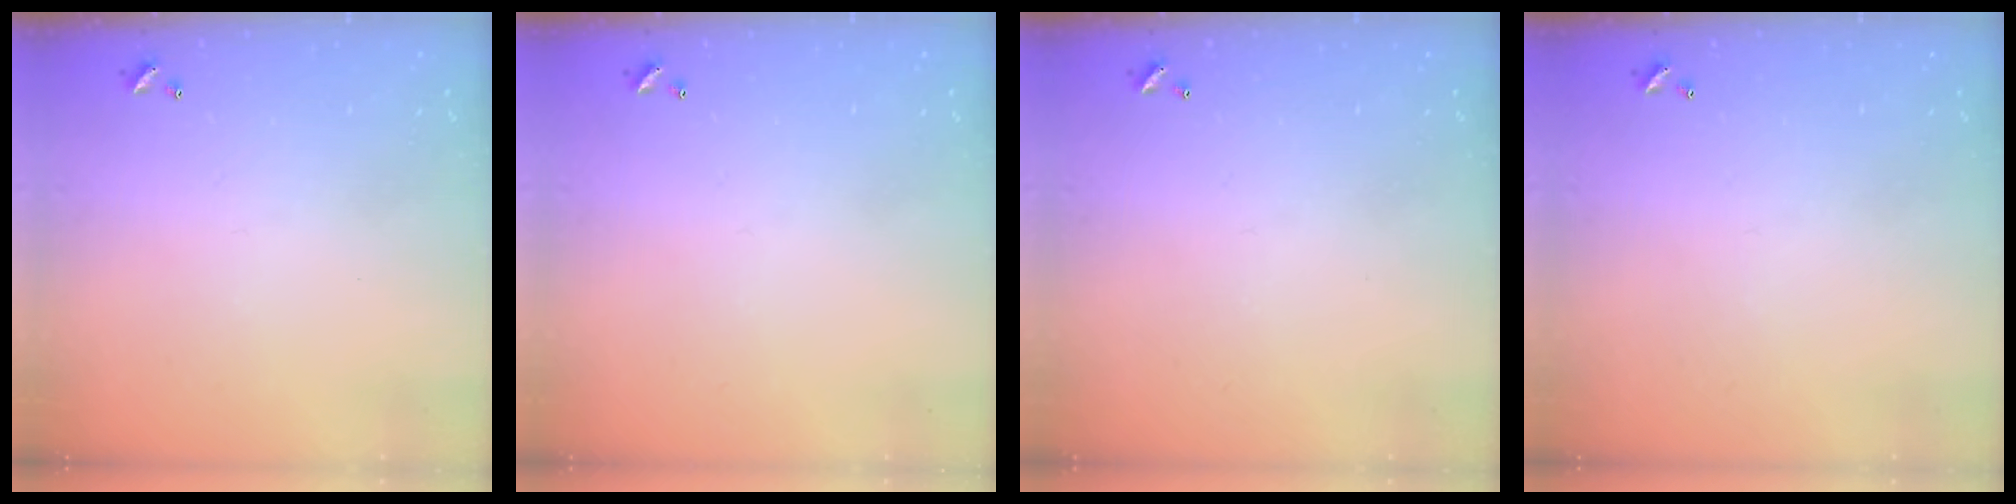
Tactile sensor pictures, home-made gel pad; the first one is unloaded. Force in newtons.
{"total": 0.0}
{"total": 0.0}
{"total": 0.0}